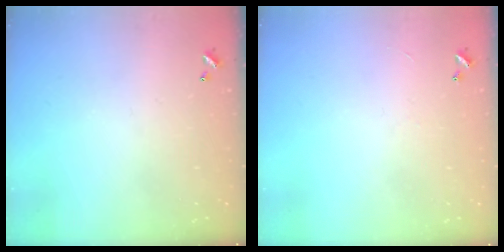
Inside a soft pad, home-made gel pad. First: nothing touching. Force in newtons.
{"total": 1.2, "press": 1.1, "slide": 0.4}